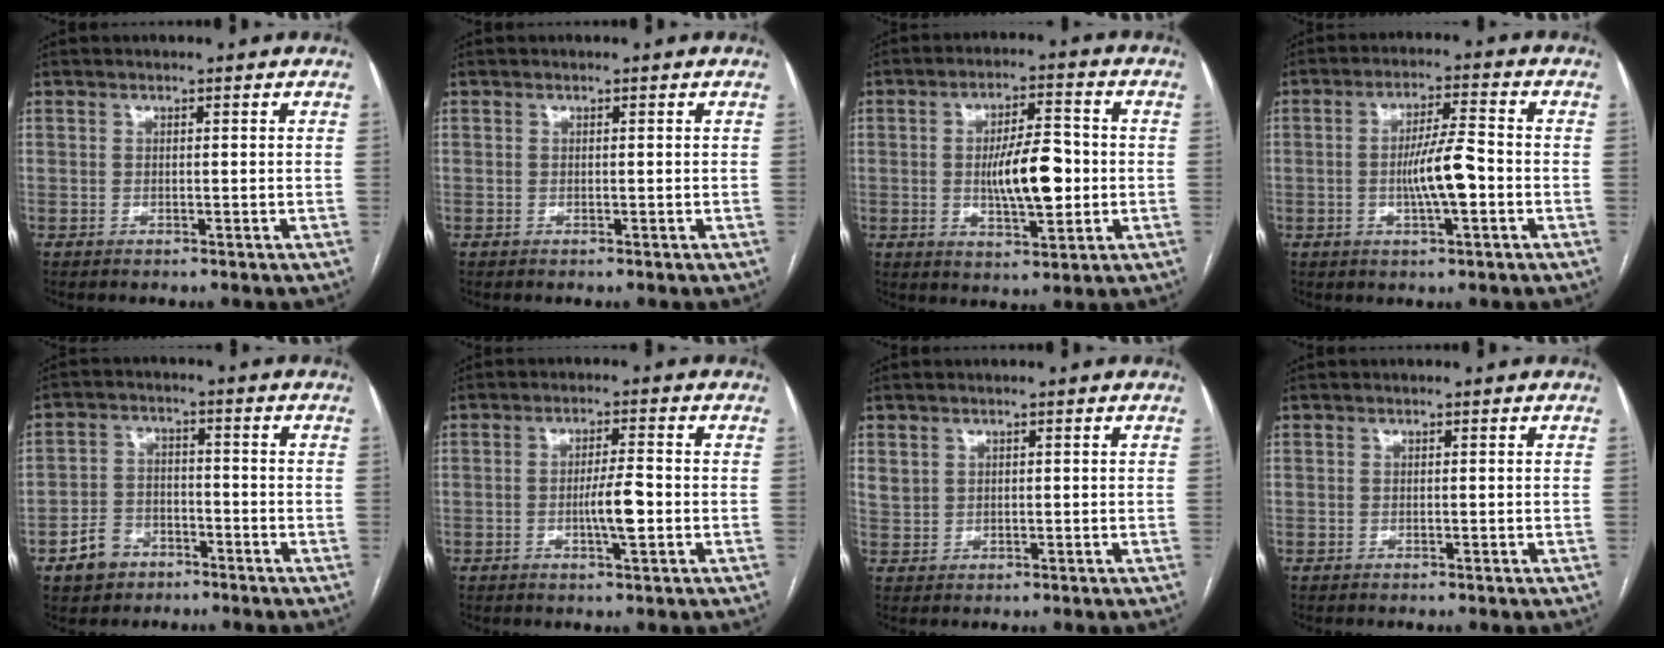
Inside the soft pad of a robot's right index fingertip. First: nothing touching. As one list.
[{"total": 0.0}, {"total": 9.7, "force": [-0.6, 3.0, 9.2], "torque": [-0.159, 0.006, -0.007]}, {"total": 7.1, "force": [-1.4, 0.8, 6.9], "torque": [-0.127, 0.003, -0.027]}, {"total": 6.1, "force": [-3.6, 4.6, 1.8], "torque": [-0.042, 0.013, -0.056]}, {"total": 4.6, "force": [-1.0, 0.3, 4.5], "torque": [-0.079, -0.004, -0.017]}, {"total": 2.1, "force": [1.1, 1.7, 0.6], "torque": [-0.011, 0.006, 0.028]}, {"total": 0.0}]